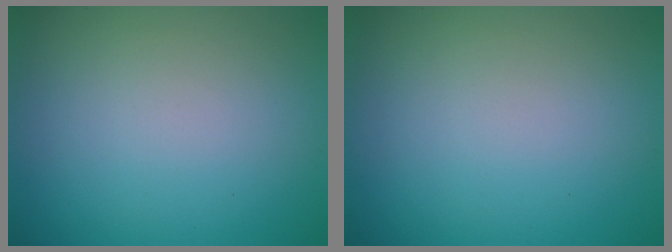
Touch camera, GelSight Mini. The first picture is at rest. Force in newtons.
{"total": 0.0}